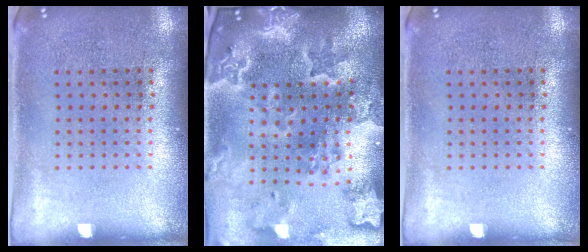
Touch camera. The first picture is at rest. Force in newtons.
{"total": 4.6, "press": 3.7, "slide": 2.7}
{"total": 0.0}